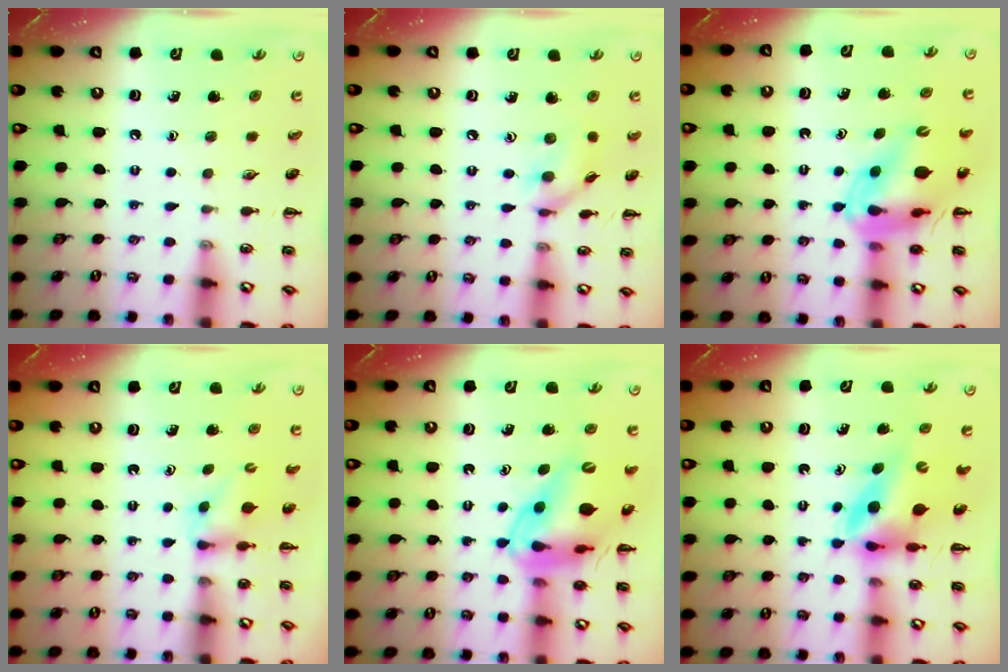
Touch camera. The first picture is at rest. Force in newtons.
{"total": 8.8, "press": 8.8, "slide": 0.9}
{"total": 13.2, "press": 12.7, "slide": 3.6}
{"total": 2.8, "press": 2.5, "slide": 1.3}
{"total": 14.0, "press": 13.4, "slide": 4.0}
{"total": 5.9, "press": 5.7, "slide": 1.3}